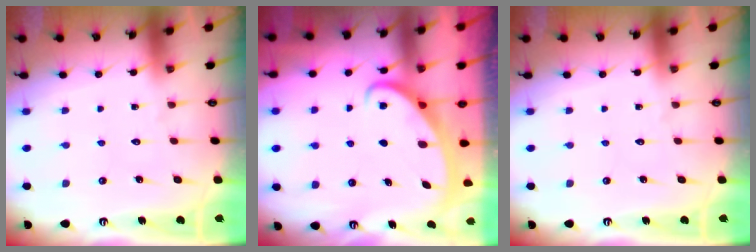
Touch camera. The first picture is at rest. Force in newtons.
{"total": 2.5, "press": 2.5, "slide": 0.3}
{"total": 0.0}